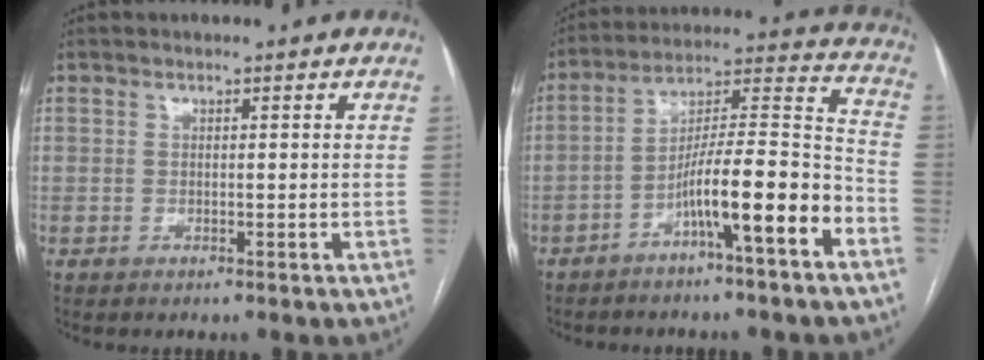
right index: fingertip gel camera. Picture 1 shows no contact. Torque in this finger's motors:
{"motor_torque": [2.14, 0.00, 0.99, 0.21]}